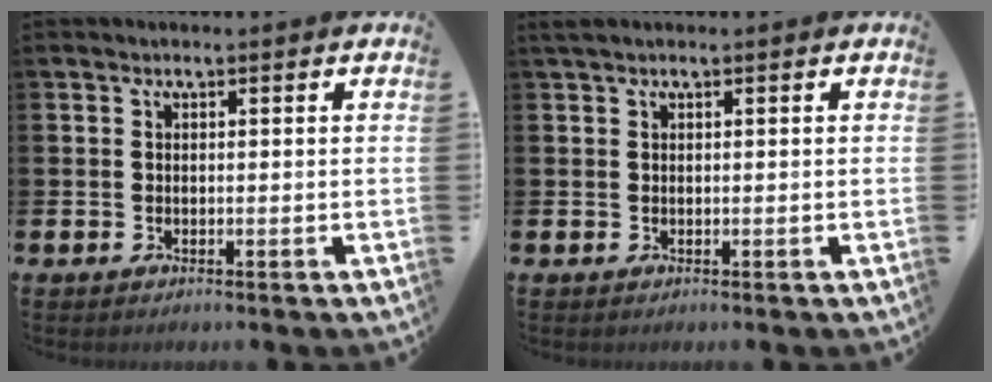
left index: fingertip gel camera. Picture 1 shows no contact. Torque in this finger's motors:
{"motor_torque": [0.03, -0.25, 0.12, 0.04]}